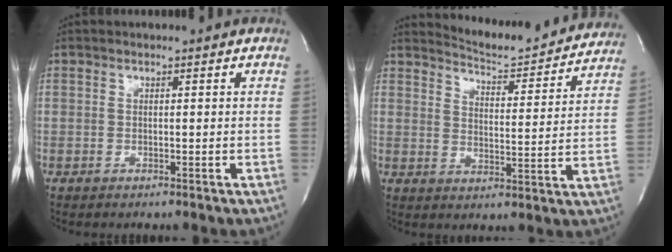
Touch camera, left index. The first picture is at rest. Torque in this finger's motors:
{"motor_torque": [0.25, -0.32, 0.03, -0.03]}